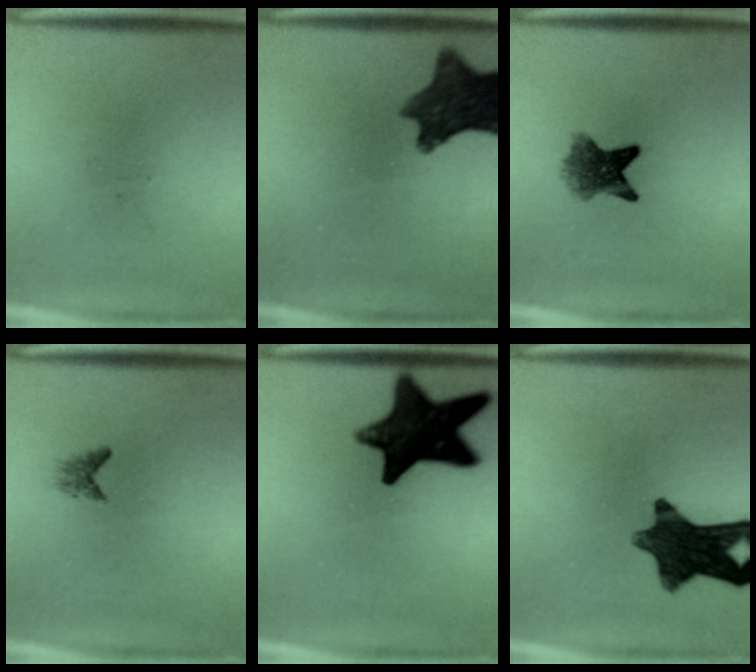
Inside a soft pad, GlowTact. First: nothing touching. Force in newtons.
{"total": 9.9}
{"total": 6.0}
{"total": 1.1}
{"total": 14.5}
{"total": 11.5}